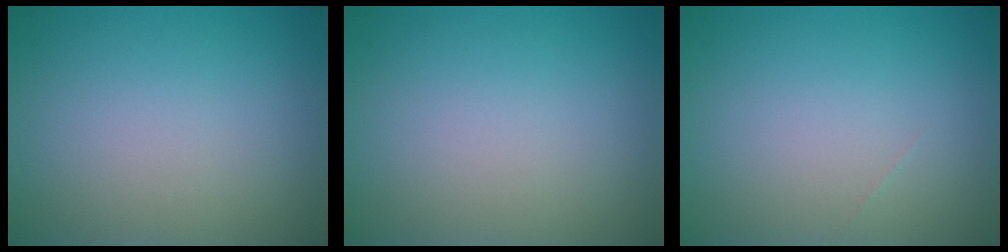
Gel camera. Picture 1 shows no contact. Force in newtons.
{"total": 0.0}
{"total": 0.0}